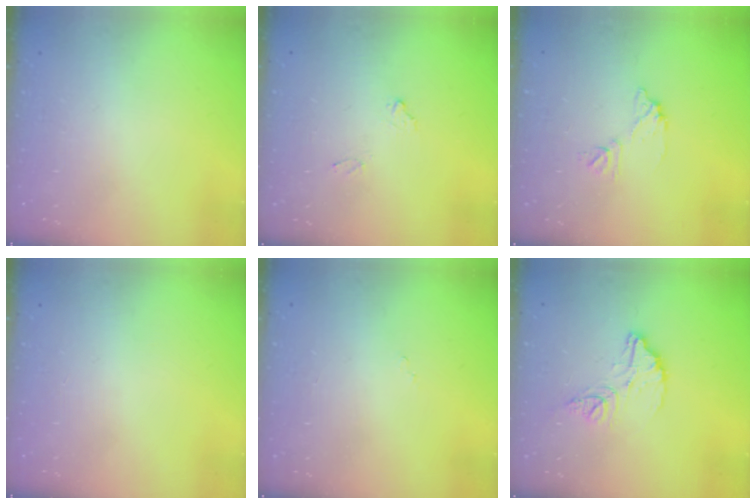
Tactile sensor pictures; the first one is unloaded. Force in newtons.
{"total": 7.1, "press": 7.1, "slide": 0.3}
{"total": 8.1, "press": 8.1, "slide": 0.5}
{"total": 0.0}
{"total": 7.5, "press": 7.5, "slide": 0.6}
{"total": 12.3, "press": 12.3, "slide": 1.1}